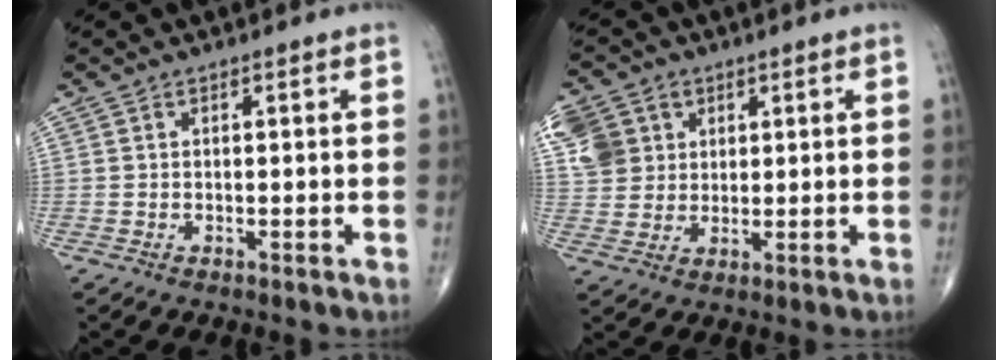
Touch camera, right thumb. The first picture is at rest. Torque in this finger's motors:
{"motor_torque": [-0.29, 0.46, 0.54, 0.49, 0.02]}